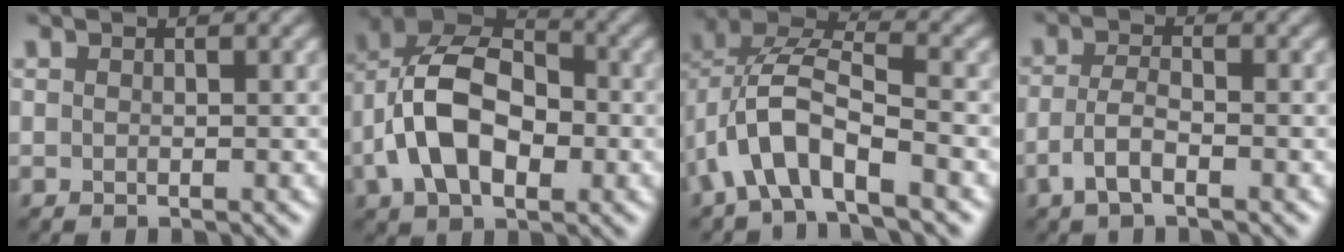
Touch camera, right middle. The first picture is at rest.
{"total": 9.7, "force": [-1.6, 6.0, 7.4], "torque": [-0.145, 0.021, -0.039]}
{"total": 7.5, "force": [-3.2, 3.3, 6.0], "torque": [-0.128, 0.010, -0.066]}
{"total": 2.6, "force": [-1.4, 0.8, 2.0], "torque": [-0.048, 0.002, -0.033]}